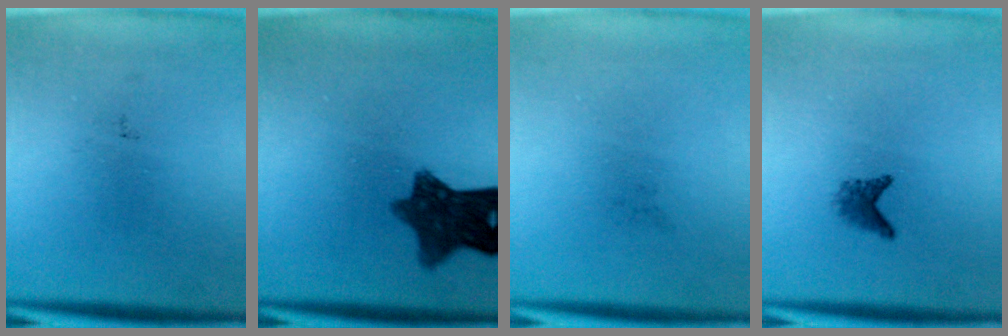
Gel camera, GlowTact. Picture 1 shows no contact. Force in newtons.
{"total": 9.2}
{"total": 0.0}
{"total": 1.7}